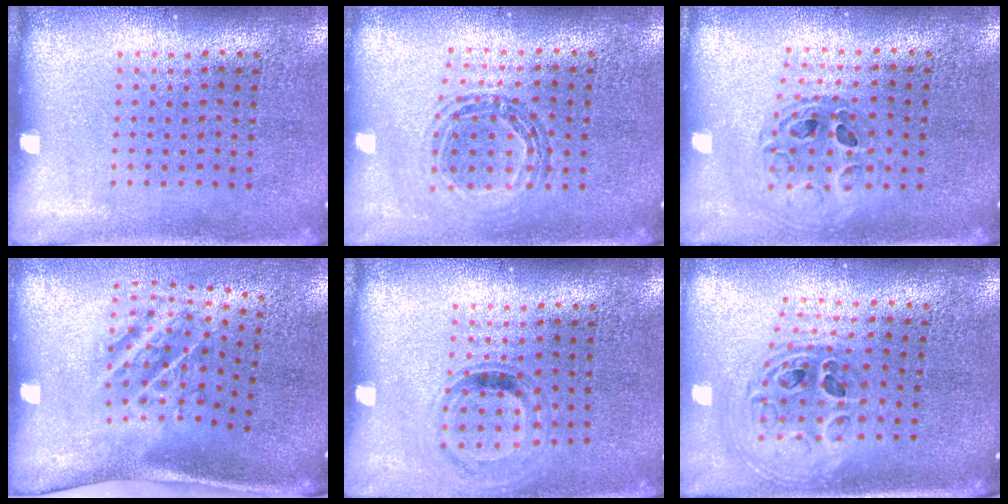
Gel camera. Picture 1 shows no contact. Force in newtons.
{"total": 0.9, "press": 0.9, "slide": 0.2}
{"total": 0.7, "press": 0.7, "slide": 0.1}
{"total": 2.0, "press": 1.2, "slide": 1.7}
{"total": 0.9, "press": 0.9, "slide": 0.3}
{"total": 1.3, "press": 1.2, "slide": 0.6}